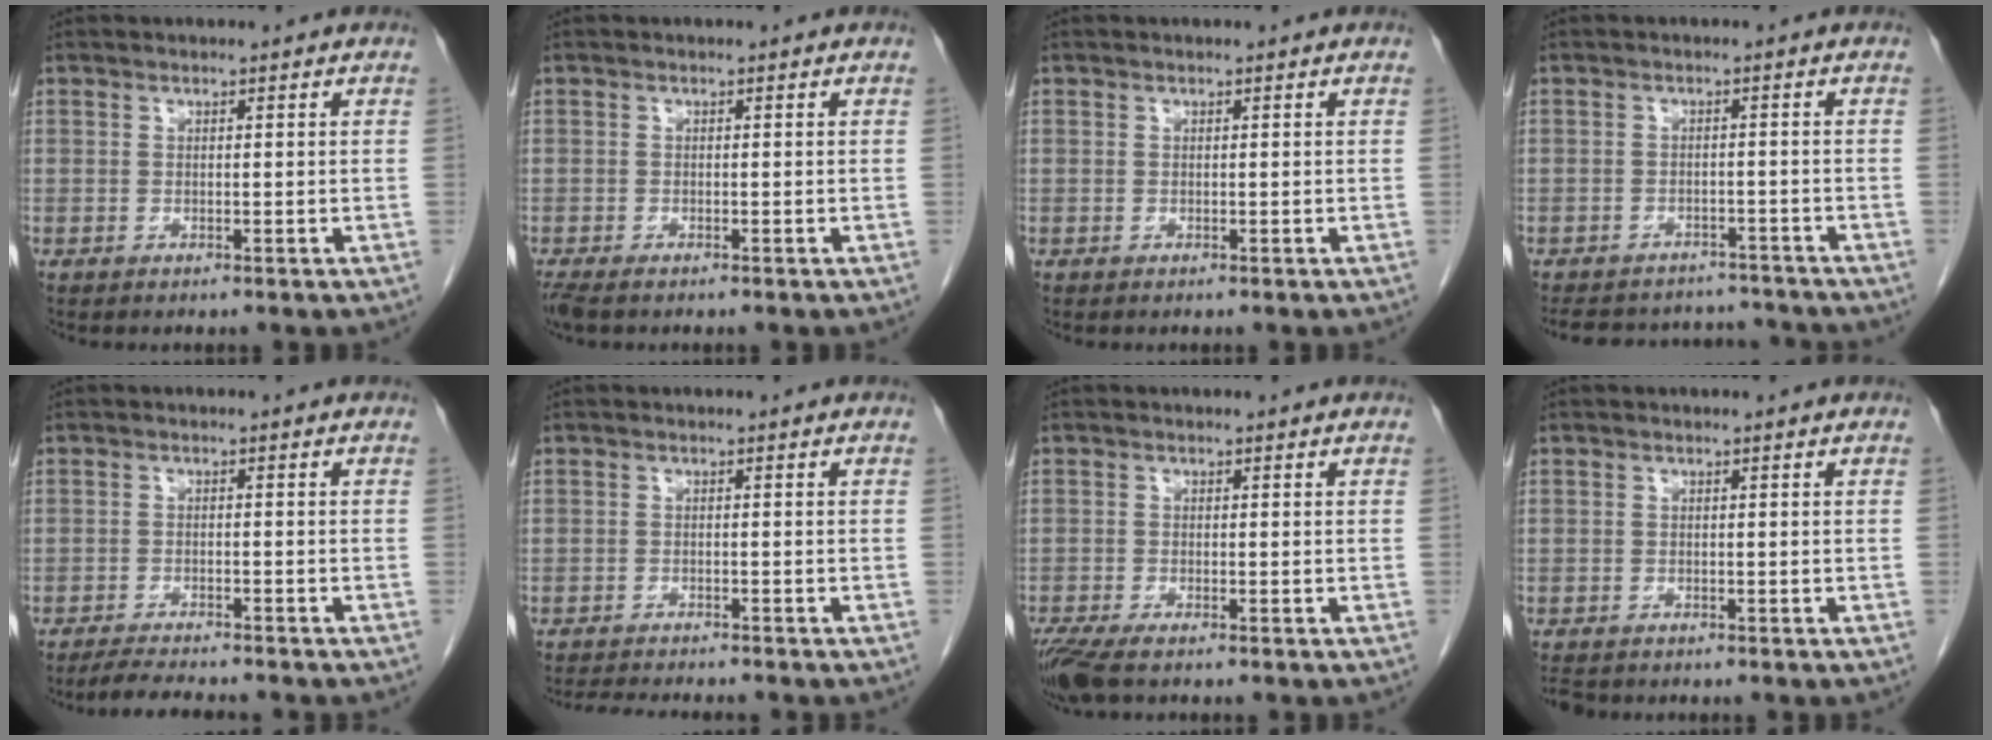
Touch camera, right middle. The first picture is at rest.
{"total": 2.7, "force": [-2.1, 0.9, 1.5], "torque": [-0.033, -0.010, -0.034]}
{"total": 0.0}
{"total": 12.0, "force": [-11.1, 3.6, 2.5], "torque": [-0.052, 0.015, -0.139]}
{"total": 5.8, "force": [-5.3, 0.4, 2.3], "torque": [-0.038, -0.016, -0.085]}
{"total": 6.9, "force": [-6.3, 0.6, 2.6], "torque": [-0.039, -0.014, -0.094]}
{"total": 4.8, "force": [-3.6, 1.1, 3.0], "torque": [-0.059, -0.013, -0.065]}
{"total": 2.4, "force": [-2.1, 1.0, 0.7], "torque": [-0.015, -0.006, -0.033]}